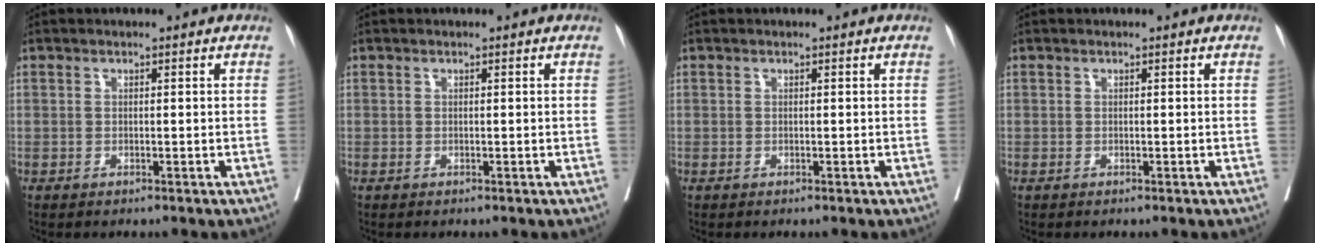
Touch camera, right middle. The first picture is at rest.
{"total": 0.0}
{"total": 0.0}
{"total": 0.0}